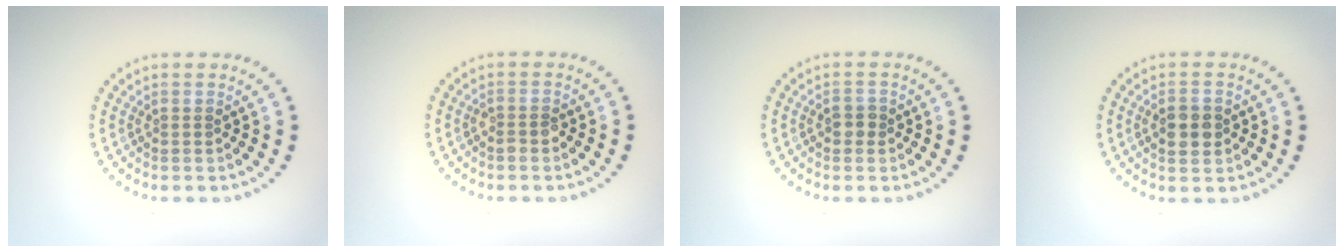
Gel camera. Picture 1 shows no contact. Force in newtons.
{"total": 1.1, "press": 1.1, "slide": 0.4}
{"total": 1.4, "press": 1.3, "slide": 0.3}
{"total": 3.2, "press": 3.2, "slide": 0.3}